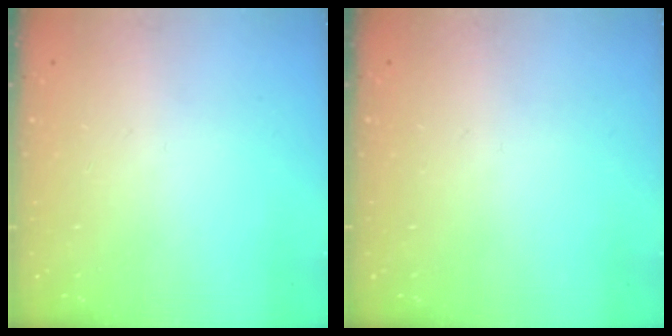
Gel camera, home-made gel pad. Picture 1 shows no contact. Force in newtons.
{"total": 0.0}